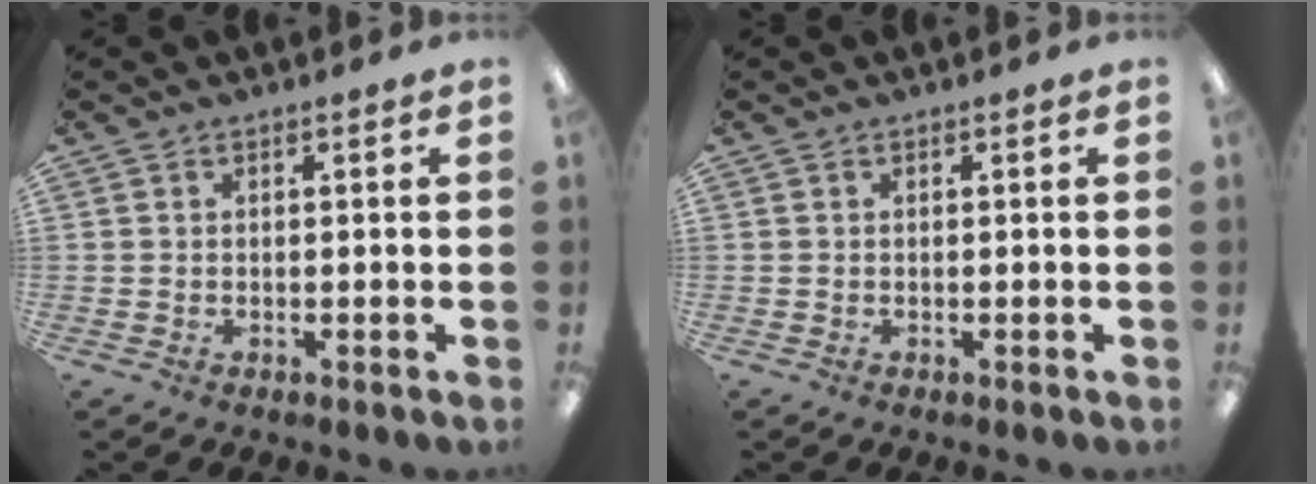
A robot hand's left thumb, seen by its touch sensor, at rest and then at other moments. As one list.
[{"total": 0.0}]